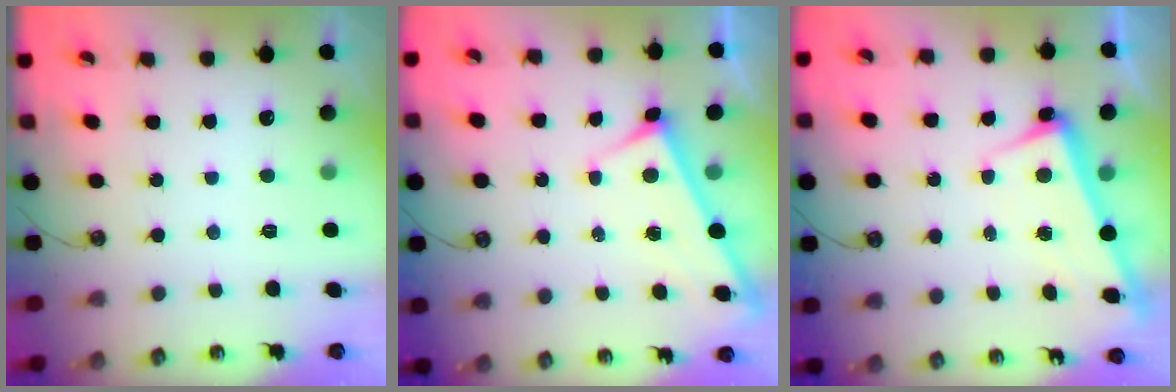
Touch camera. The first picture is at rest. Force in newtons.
{"total": 3.1, "press": 3.1, "slide": 0.2}
{"total": 2.4, "press": 2.4, "slide": 0.5}